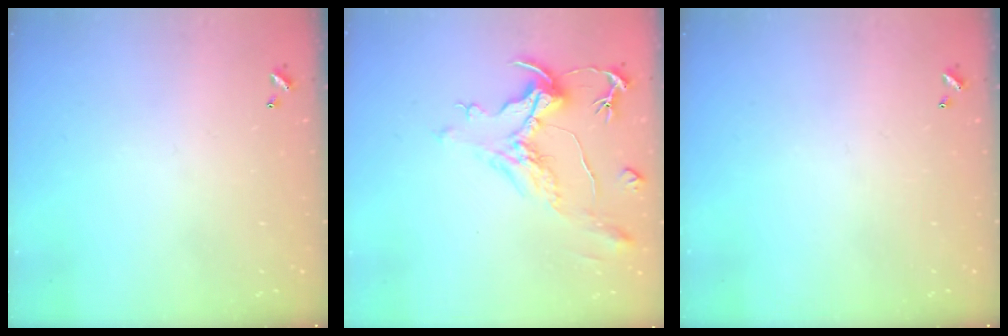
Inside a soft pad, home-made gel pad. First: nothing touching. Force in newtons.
{"total": 1.9, "press": 1.4, "slide": 1.2}
{"total": 0.0}